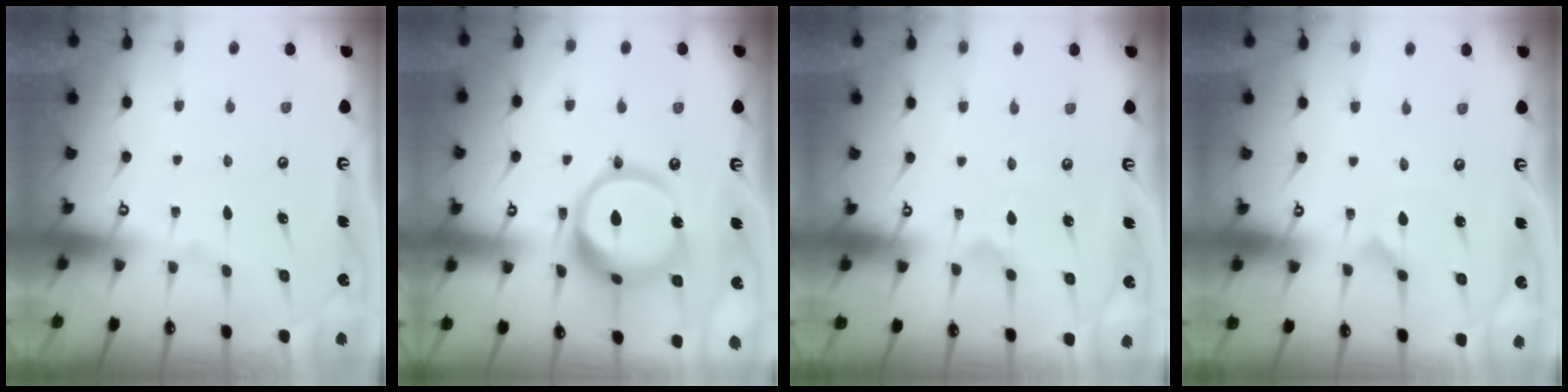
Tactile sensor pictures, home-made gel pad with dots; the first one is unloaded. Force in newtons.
{"total": 18.0, "press": 17.9, "slide": 1.9}
{"total": 2.0, "press": 2.0, "slide": 0.4}
{"total": 0.0}